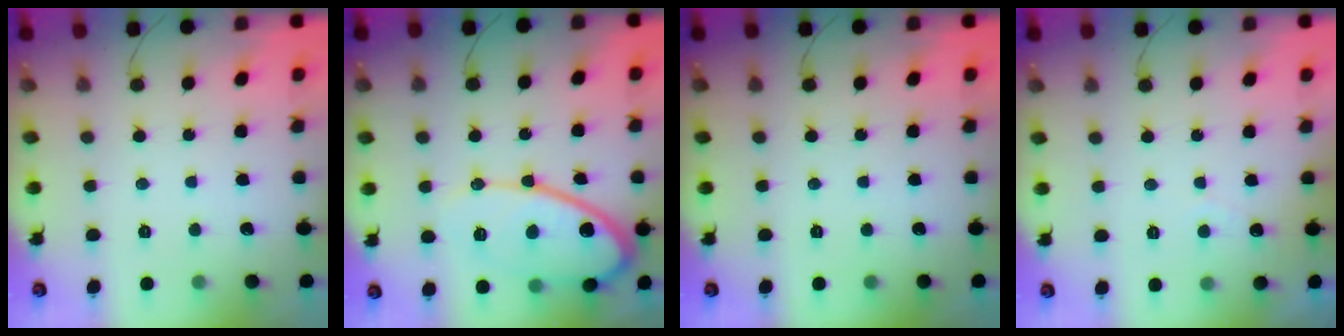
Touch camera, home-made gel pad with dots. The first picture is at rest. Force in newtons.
{"total": 13.8, "press": 13.8, "slide": 1.1}
{"total": 0.0}
{"total": 2.2, "press": 2.2, "slide": 0.1}